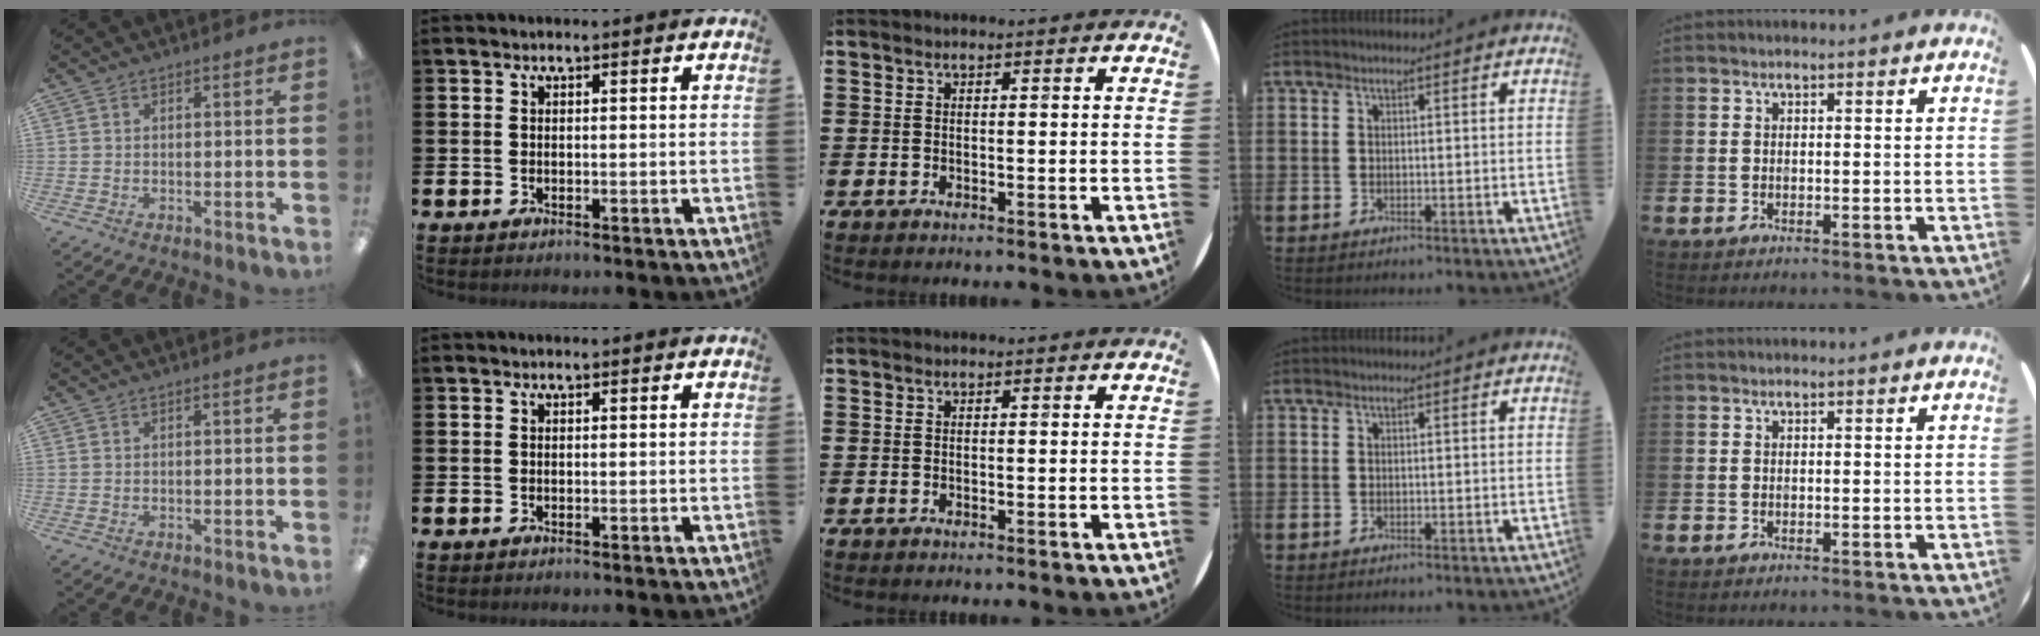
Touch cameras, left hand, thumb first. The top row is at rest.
{}